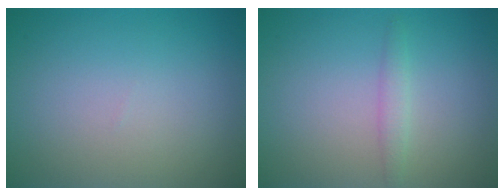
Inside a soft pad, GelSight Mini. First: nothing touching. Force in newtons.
{"total": 1.3, "press": 1.3, "slide": 0.0}